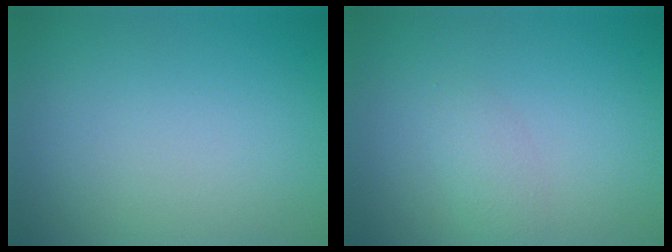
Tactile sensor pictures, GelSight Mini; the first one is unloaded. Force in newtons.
{"total": 1.5, "press": 1.5, "slide": 0.1}